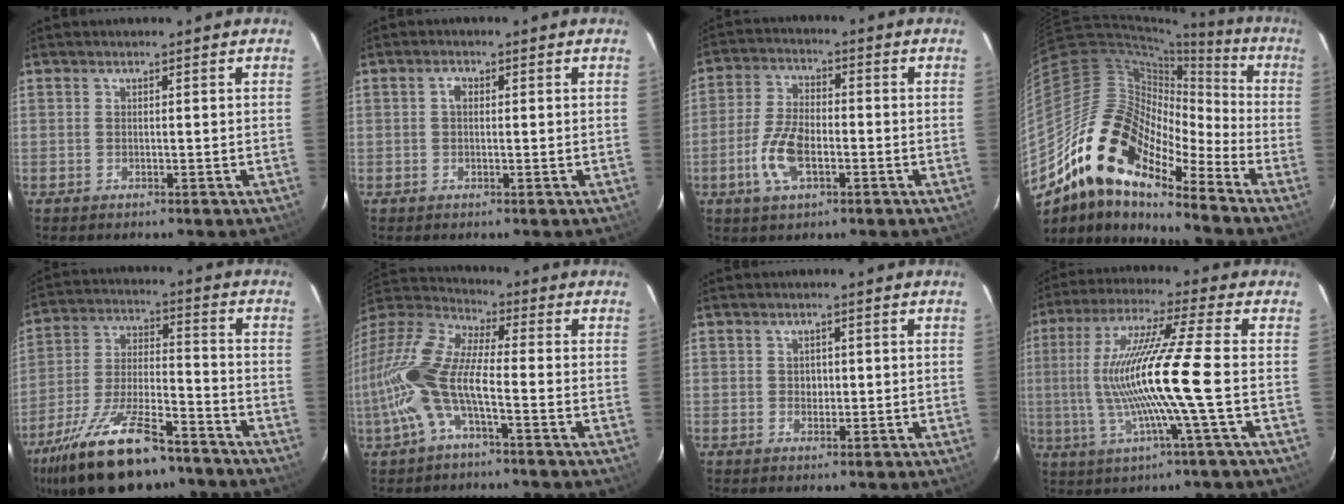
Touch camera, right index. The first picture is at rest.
{"total": 1.5, "force": [0.2, 1.0, 1.0], "torque": [-0.020, 0.007, 0.000]}
{"total": 8.9, "force": [-3.1, 4.4, 7.1], "torque": [-0.154, 0.003, -0.057]}
{"total": 18.5, "force": [-13.0, 6.7, 11.4], "torque": [-0.185, -0.014, -0.260]}
{"total": 21.5, "force": [-15.4, 7.5, 13.0], "torque": [-0.260, -0.029, -0.255]}
{"total": 15.9, "force": [-4.0, 5.0, 14.5], "torque": [-0.297, -0.004, -0.086]}
{"total": 1.7, "force": [0.1, 1.6, 0.5], "torque": [-0.004, 0.004, 0.003]}
{"total": 15.1, "force": [-1.7, -1.4, 15.0], "torque": [-0.285, -0.005, -0.026]}